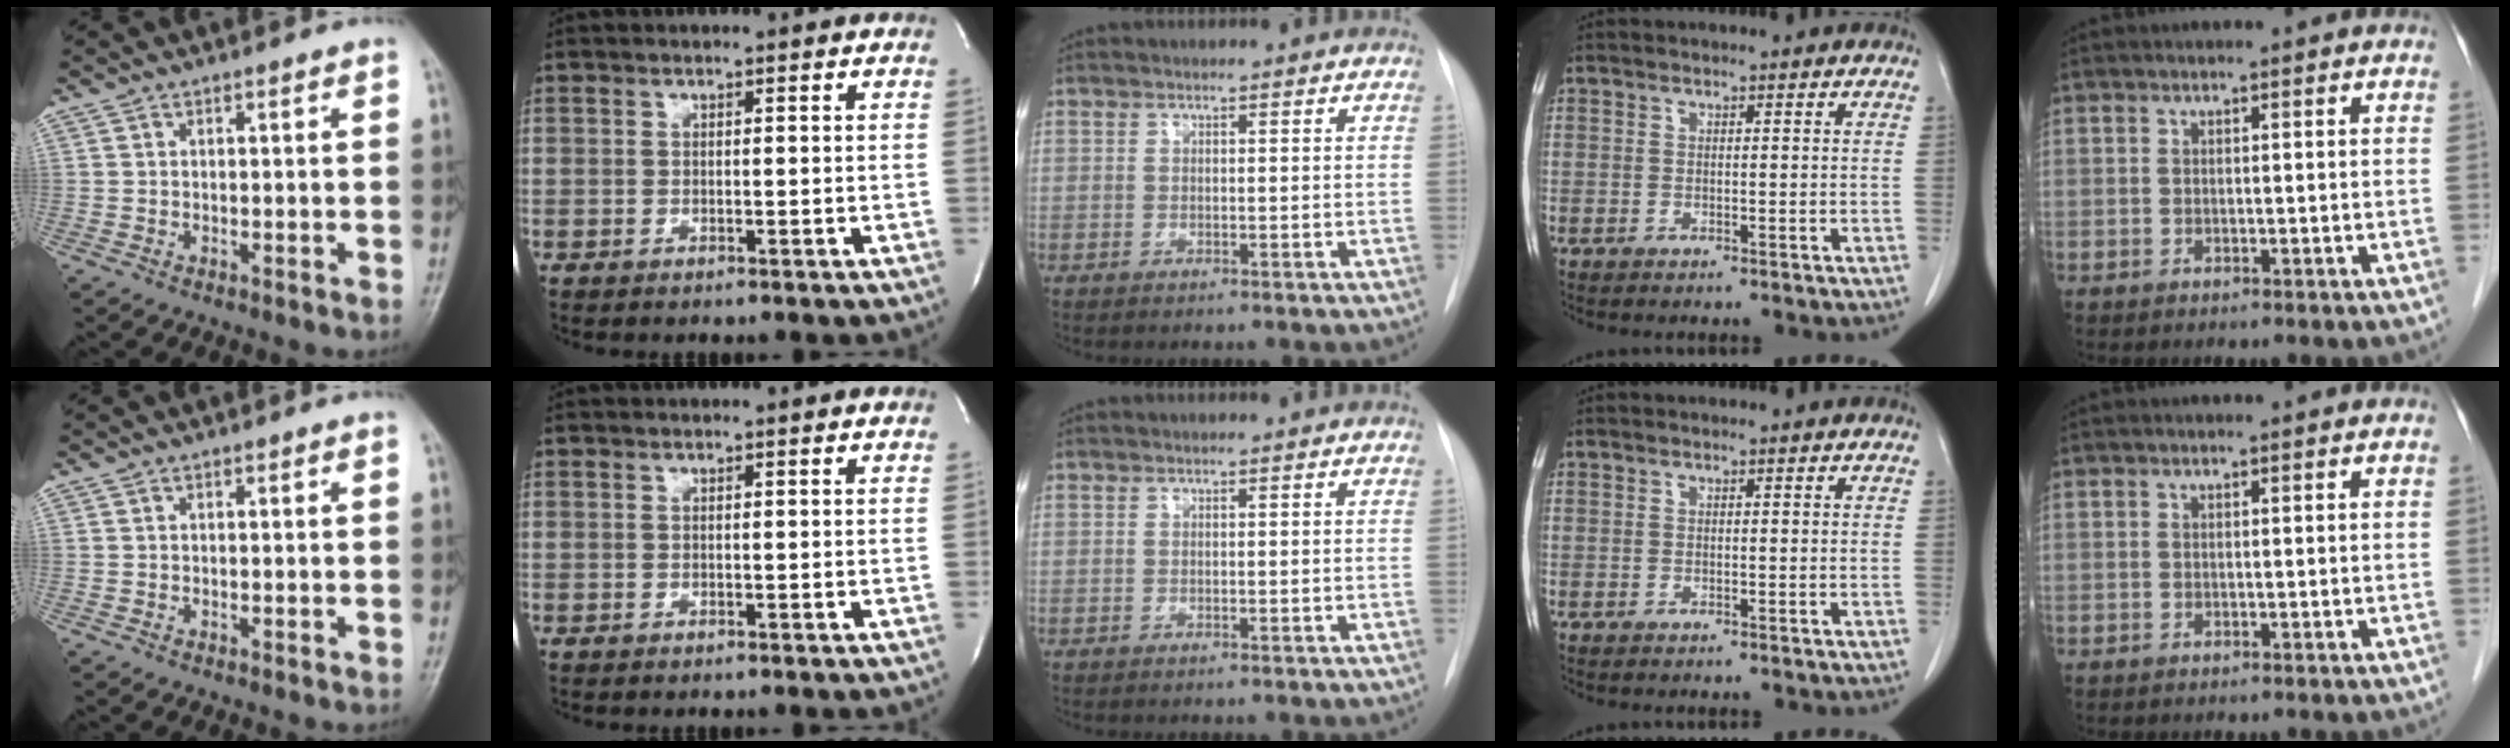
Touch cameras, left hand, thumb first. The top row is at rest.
{}